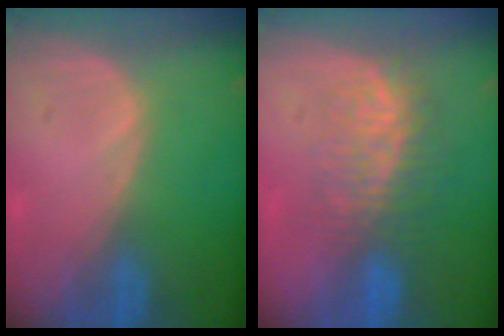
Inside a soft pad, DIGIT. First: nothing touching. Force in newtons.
{"total": 8.0, "press": 7.4, "slide": 3.0}